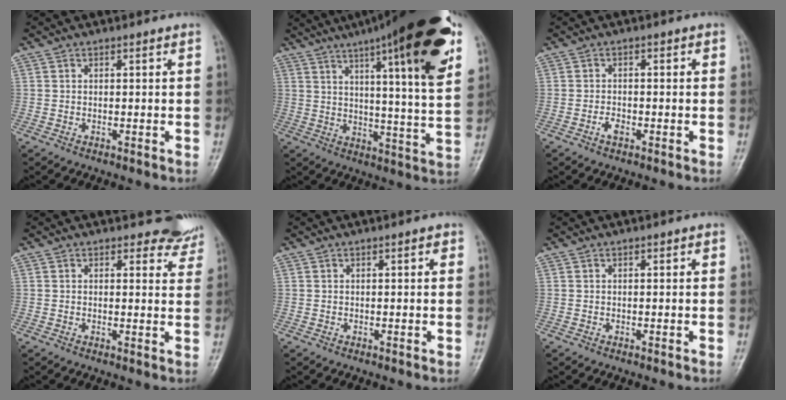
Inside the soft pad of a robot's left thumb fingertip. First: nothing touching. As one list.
[{"total": 26.3, "force": [14.8, 4.1, 21.3], "torque": [-0.303, -0.031, 0.205]}, {"total": 1.9, "force": [-1.2, 1.1, 1.0], "torque": [-0.014, 0.006, -0.022]}, {"total": 4.4, "force": [4.0, 1.7, -0.3], "torque": [0.035, -0.032, 0.030]}, {"total": 0.9, "force": [0.3, 0.3, 0.7], "torque": [-0.010, 0.002, 0.002]}, {"total": 0.0}]